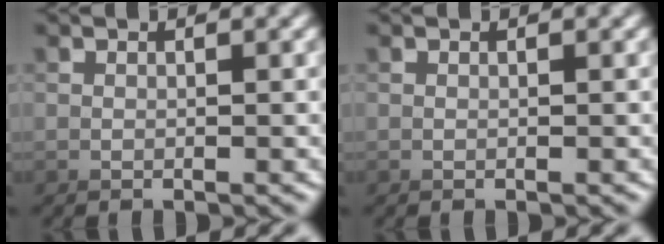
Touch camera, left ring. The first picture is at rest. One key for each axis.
{"total": 0.0}